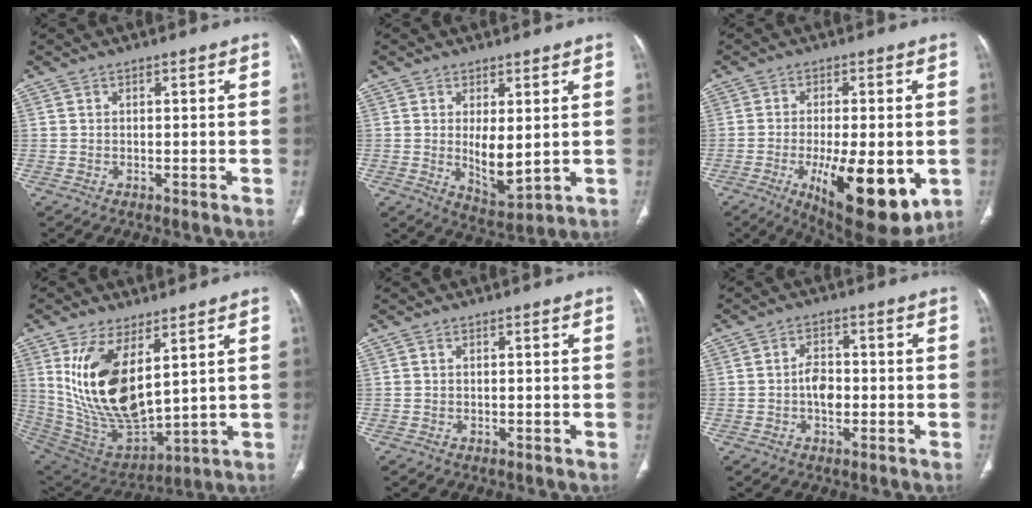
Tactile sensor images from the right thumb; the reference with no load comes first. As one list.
[{"total": 7.4, "force": [0.4, 3.1, 6.7], "torque": [-0.097, -0.023, 0.022]}, {"total": 18.1, "force": [-5.0, 6.7, 16.1], "torque": [-0.215, -0.019, -0.056]}, {"total": 19.2, "force": [6.3, 9.1, 15.7], "torque": [-0.288, -0.033, 0.145]}, {"total": 0.0}, {"total": 4.5, "force": [-0.6, 2.8, 3.4], "torque": [-0.052, 0.011, -0.015]}]